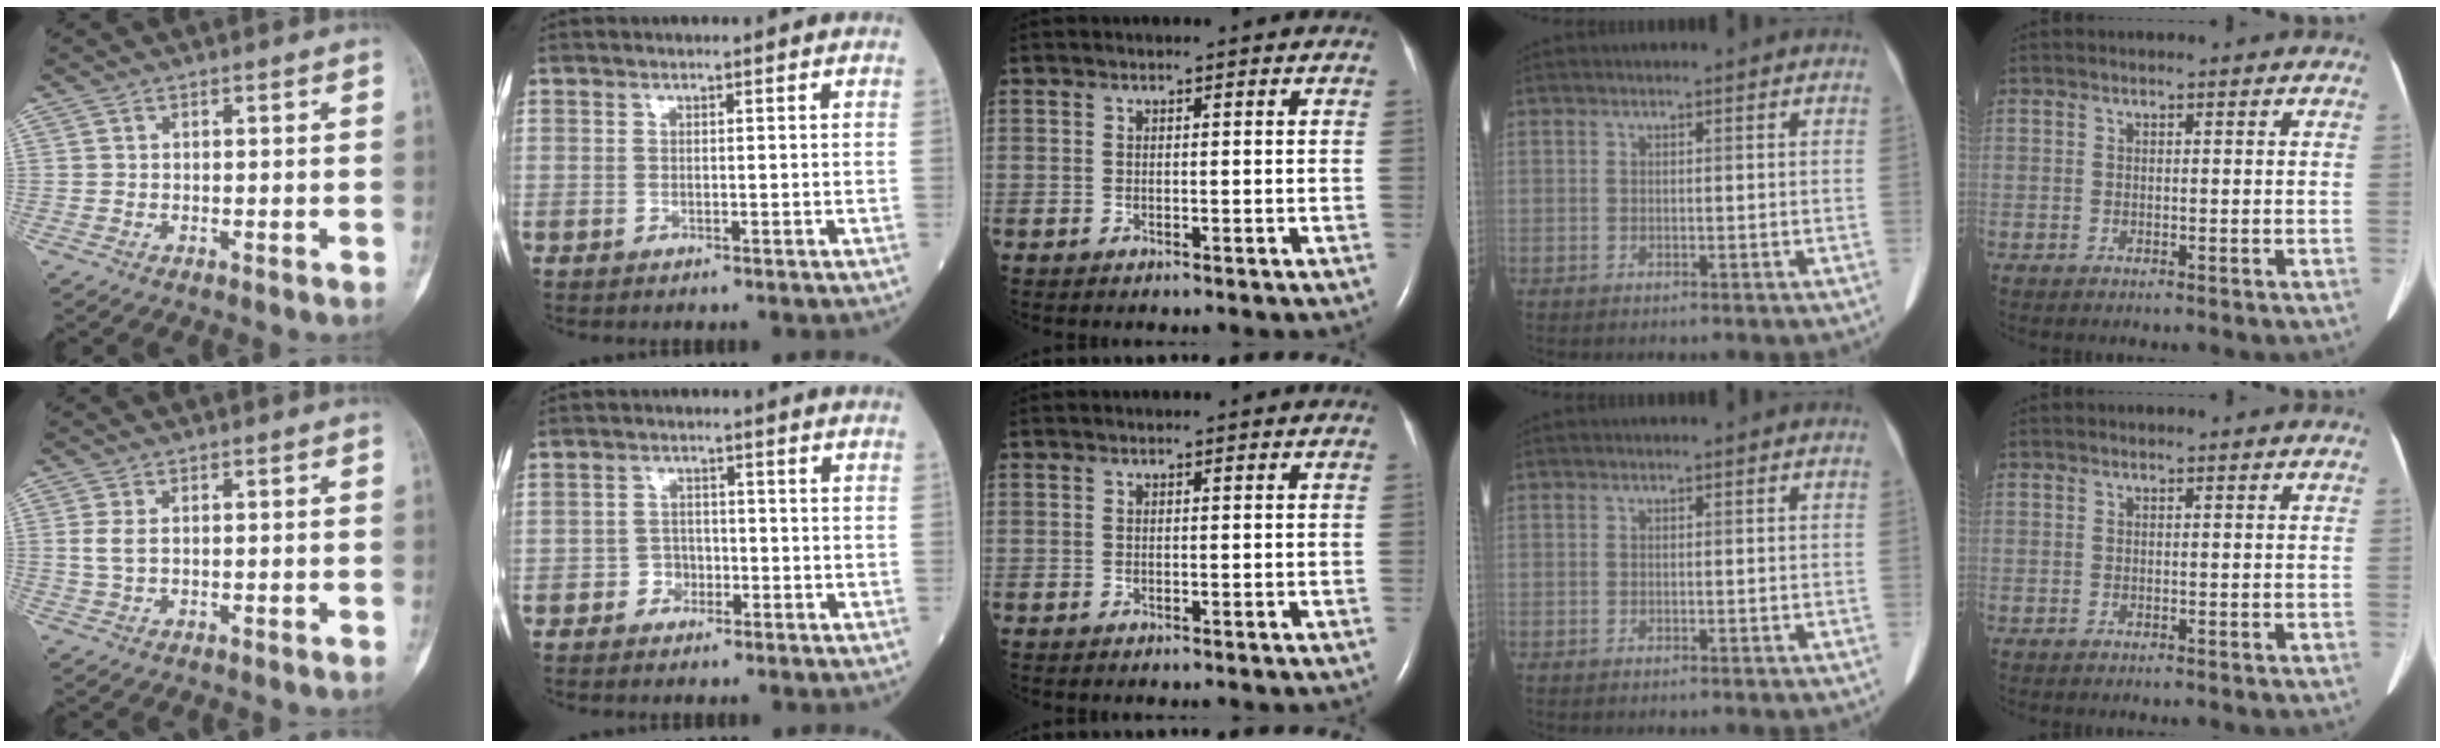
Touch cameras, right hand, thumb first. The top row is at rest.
{"thumb": {"total": 2.3, "force": [0.5, 1.2, 1.9], "torque": [-0.054, 0.004, 0.015]}, "index": {"total": 2.4, "force": [-1.2, 2.0, 0.6], "torque": [-0.005, 0.011, -0.025]}}